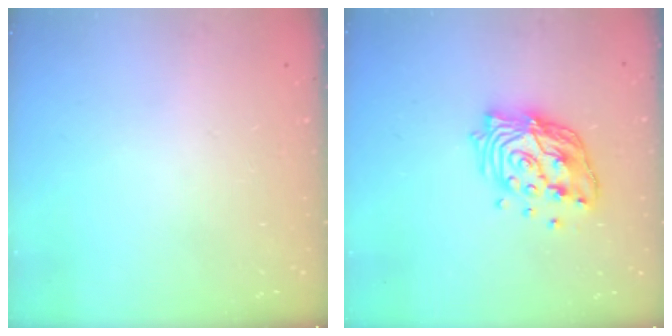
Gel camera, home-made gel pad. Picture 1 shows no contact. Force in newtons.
{"total": 15.6, "press": 15.6, "slide": 1.3}